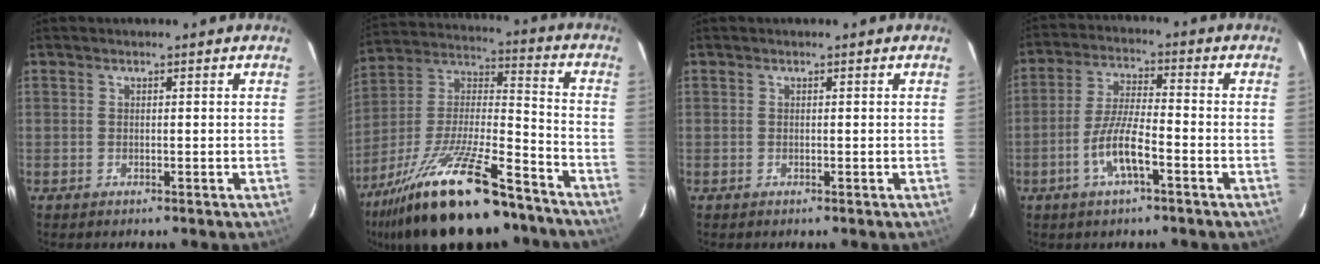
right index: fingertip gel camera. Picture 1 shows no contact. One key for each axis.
{"total": 26.0, "fx": -18.7, "fy": 6.9, "fz": 16.7, "tx": -0.308, "ty": -0.020, "tz": -0.298}
{"total": 0.0}
{"total": 8.0, "fx": -3.8, "fy": 1.7, "fz": 6.8, "tx": -0.142, "ty": -0.001, "tz": -0.070}